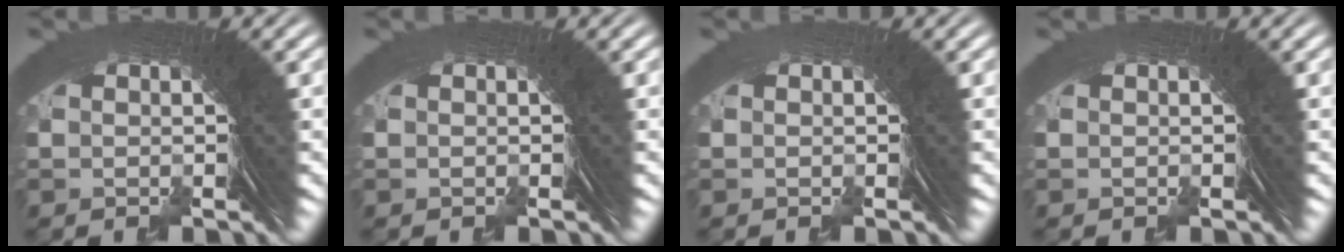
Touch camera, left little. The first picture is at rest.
{"total": 0.0}
{"total": 0.8, "force": [-0.5, -0.4, -0.5], "torque": [0.011, 0.002, -0.007]}
{"total": 0.0}